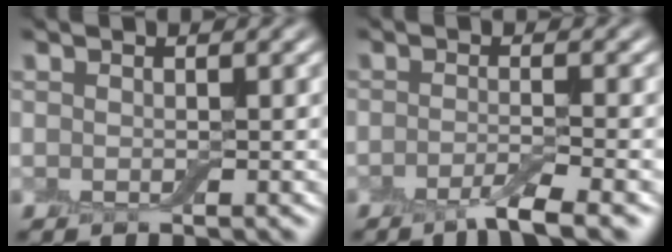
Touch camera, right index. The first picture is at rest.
{"total": 3.3, "force": [-2.0, 0.6, 2.6], "torque": [-0.041, -0.002, -0.045]}